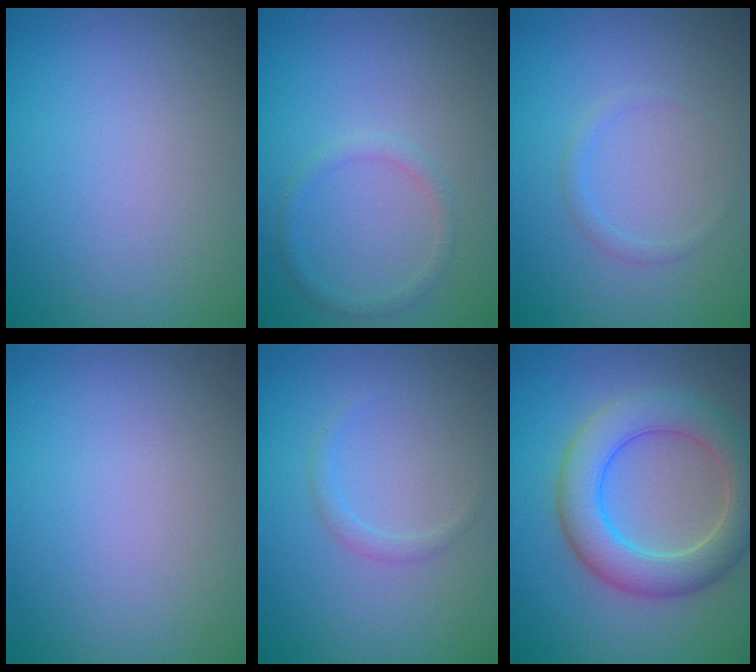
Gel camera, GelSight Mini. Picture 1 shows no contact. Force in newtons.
{"total": 1.2, "press": 1.2, "slide": 0.1}
{"total": 0.8, "press": 0.8, "slide": 0.0}
{"total": 0.0}
{"total": 1.0, "press": 1.0, "slide": 0.0}
{"total": 6.4, "press": 6.4, "slide": 0.3}